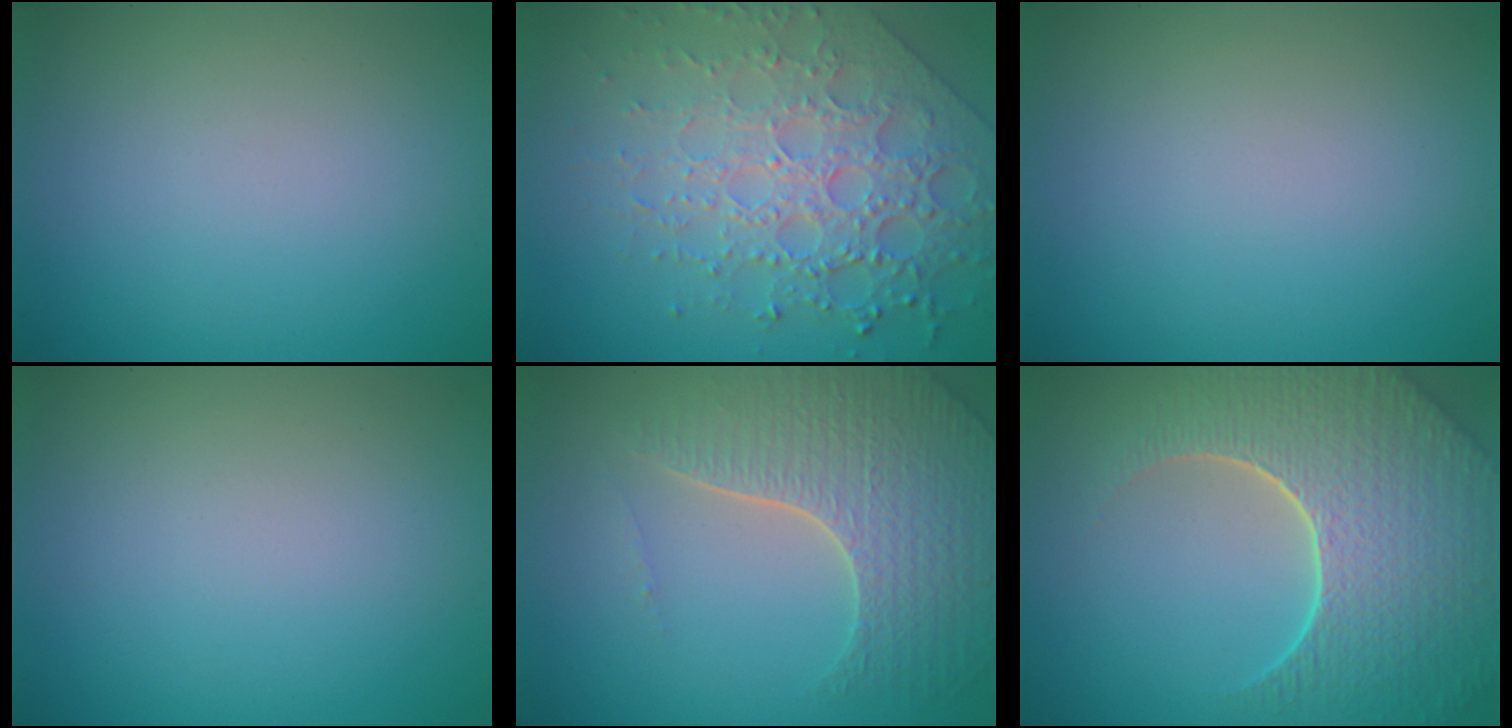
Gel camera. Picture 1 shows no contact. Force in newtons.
{"total": 7.7, "press": 5.4, "slide": 5.5}
{"total": 0.0}
{"total": 0.0}
{"total": 6.0, "press": 4.8, "slide": 3.5}
{"total": 8.7, "press": 6.1, "slide": 6.3}